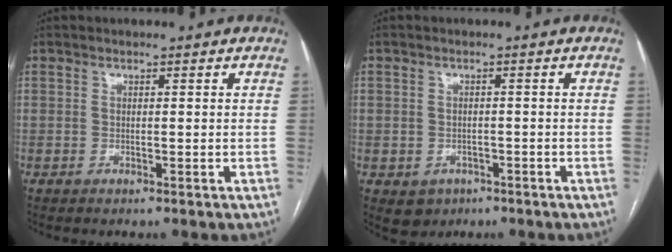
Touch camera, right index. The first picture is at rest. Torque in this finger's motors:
{"motor_torque": [-0.59, 0.00, -1.05, -0.21]}